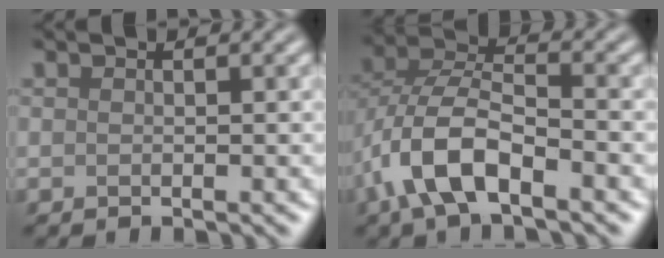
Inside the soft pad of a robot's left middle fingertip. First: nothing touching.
{"total": 7.4, "force": [-3.4, 3.4, 5.6], "torque": [-0.112, 0.006, -0.072]}